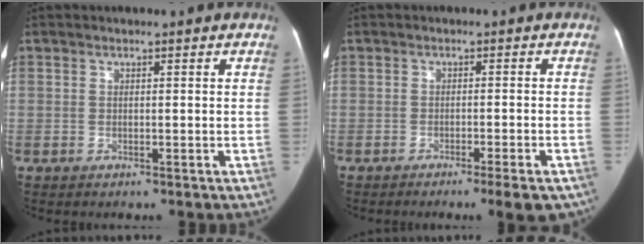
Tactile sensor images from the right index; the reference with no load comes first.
{"total": 5.2, "force": [-3.7, 0.2, 3.7], "torque": [-0.037, -0.003, -0.049]}